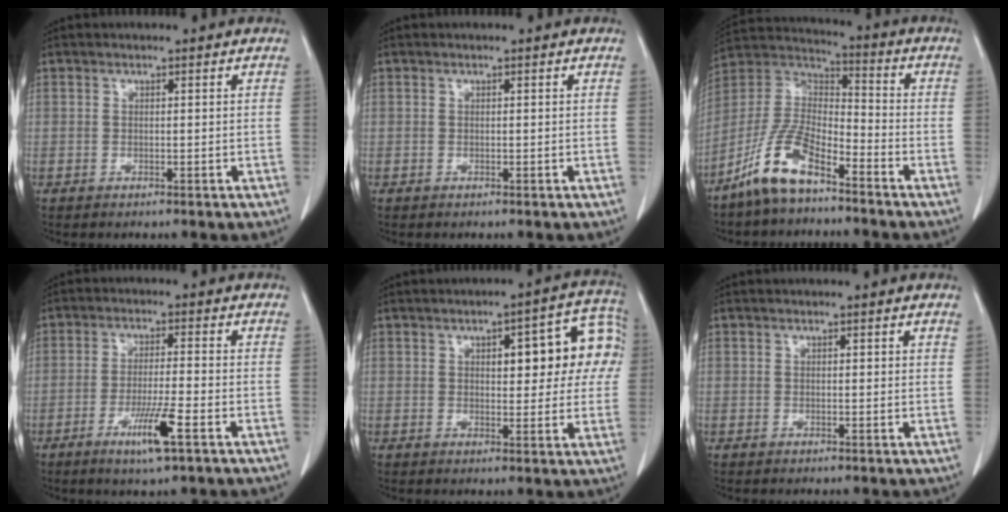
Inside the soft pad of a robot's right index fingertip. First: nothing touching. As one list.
[{"total": 0.0}, {"total": 10.6, "force": [-7.3, 2.9, 7.1], "torque": [-0.159, 0.011, -0.147]}, {"total": 7.0, "force": [-3.4, 0.0, 6.1], "torque": [-0.111, -0.014, -0.061]}, {"total": 11.8, "force": [2.8, 4.2, 10.7], "torque": [-0.120, 0.036, 0.033]}, {"total": 0.8, "force": [0.5, 0.2, 0.6], "torque": [-0.009, -0.001, 0.004]}]